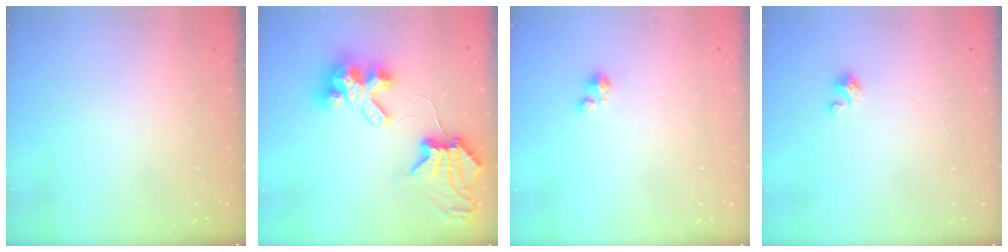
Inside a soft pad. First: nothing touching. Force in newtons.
{"total": 8.3, "press": 8.2, "slide": 1.1}
{"total": 1.8, "press": 1.8, "slide": 0.1}
{"total": 1.5, "press": 1.5, "slide": 0.1}